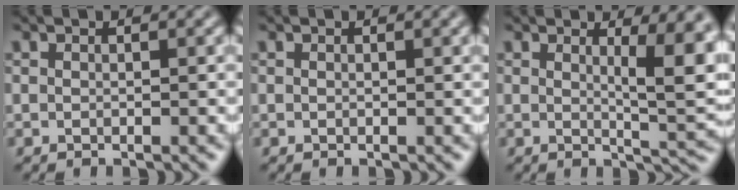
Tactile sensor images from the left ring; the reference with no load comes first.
{"total": 0.0}
{"total": 6.3, "force": [1.6, 1.6, 5.9], "torque": [-0.068, -0.009, 0.027]}